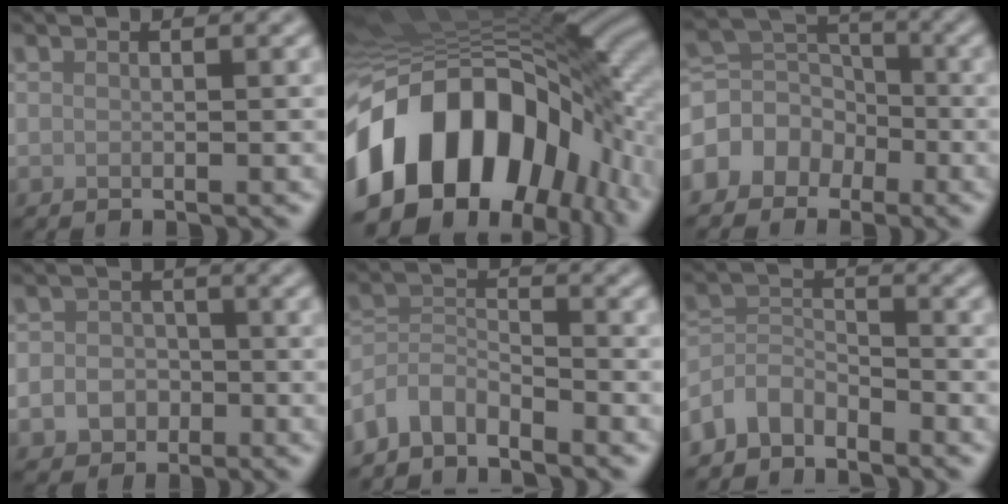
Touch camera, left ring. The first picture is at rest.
{"total": 18.5, "force": [-5.5, 11.3, 13.5], "torque": [-0.242, -0.012, -0.098]}
{"total": 4.7, "force": [-2.6, 3.7, 1.5], "torque": [-0.022, 0.014, -0.060]}
{"total": 4.2, "force": [-1.7, 3.6, 1.3], "torque": [0.010, -0.007, -0.040]}
{"total": 3.9, "force": [-3.4, 1.6, 1.2], "torque": [-0.021, 0.000, -0.079]}
{"total": 3.6, "force": [-3.0, 1.7, 0.9], "torque": [-0.017, 0.004, -0.074]}